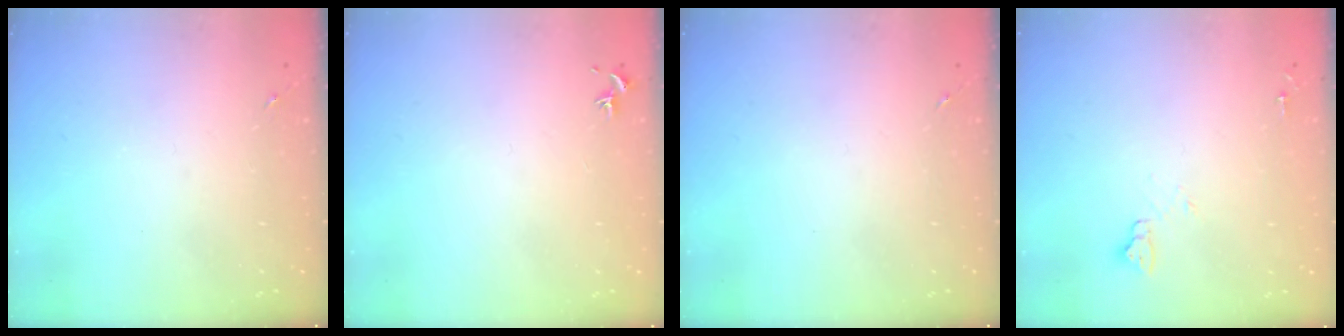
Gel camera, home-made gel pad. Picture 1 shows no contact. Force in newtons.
{"total": 0.8, "press": 0.7, "slide": 0.3}
{"total": 0.0}
{"total": 4.8, "press": 4.8, "slide": 0.6}